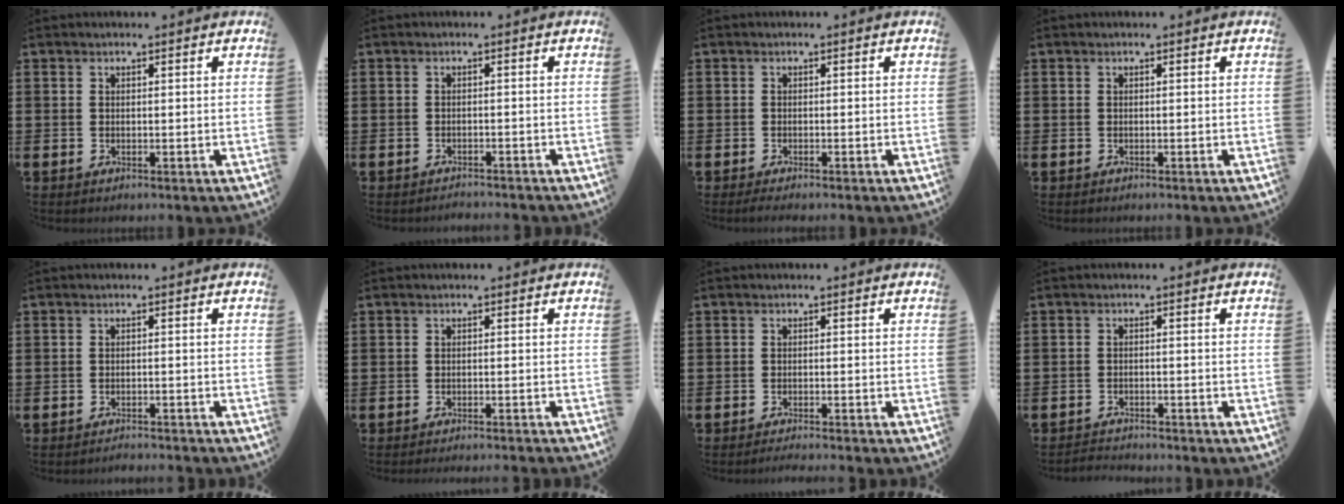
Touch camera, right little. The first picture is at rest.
{"total": 1.1, "force": [-1.0, -0.1, -0.1], "torque": [-0.001, 0.003, -0.022]}
{"total": 0.8, "force": [-0.5, 0.1, 0.6], "torque": [-0.010, -0.001, -0.010]}
{"total": 0.0}
{"total": 1.2, "force": [-1.2, -0.1, -0.1], "torque": [-0.002, 0.003, -0.025]}
{"total": 0.9, "force": [-0.9, -0.3, 0.0], "torque": [0.002, 0.001, -0.019]}
{"total": 1.0, "force": [-0.9, -0.2, 0.2], "torque": [-0.002, -0.001, -0.019]}
{"total": 1.6, "force": [-1.6, 0.0, -0.2], "torque": [-0.003, 0.004, -0.036]}